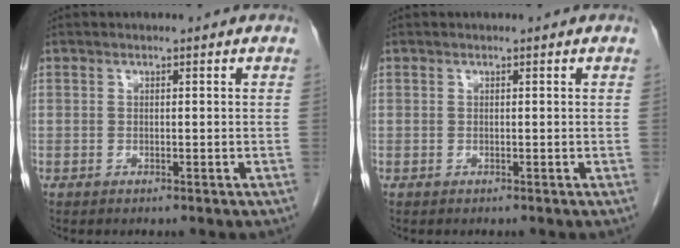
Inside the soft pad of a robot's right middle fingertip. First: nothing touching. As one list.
[{"total": 0.0}]